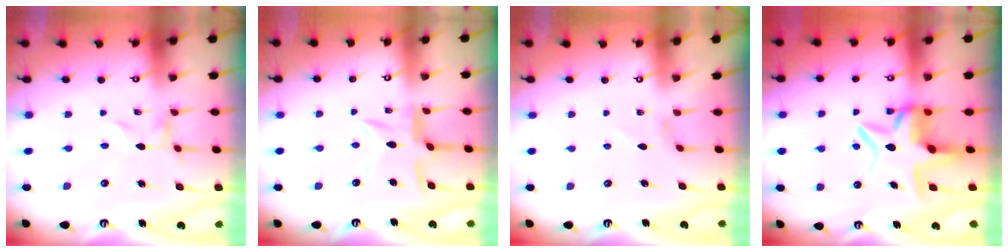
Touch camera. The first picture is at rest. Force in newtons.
{"total": 10.2, "press": 10.2, "slide": 0.7}
{"total": 0.0}
{"total": 9.7, "press": 9.2, "slide": 2.8}